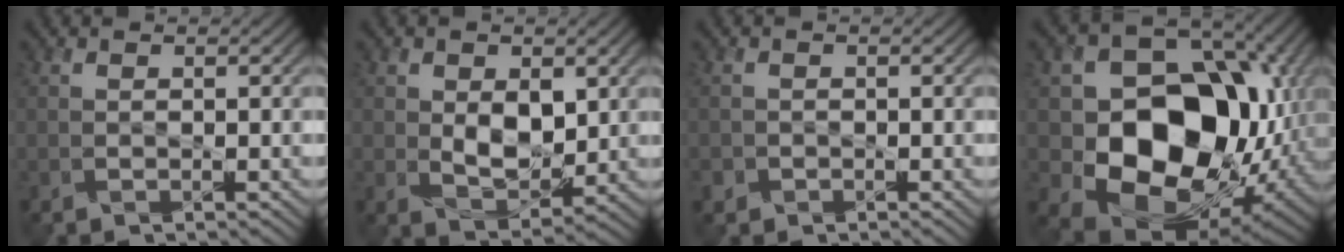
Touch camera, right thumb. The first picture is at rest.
{"total": 5.8, "force": [0.7, 3.7, 4.4], "torque": [-0.084, -0.012, 0.020]}
{"total": 1.0, "force": [-0.6, 0.8, -0.1], "torque": [0.007, -0.009, -0.013]}
{"total": 17.3, "force": [-1.2, 13.3, 11.0], "torque": [-0.172, -0.056, -0.006]}